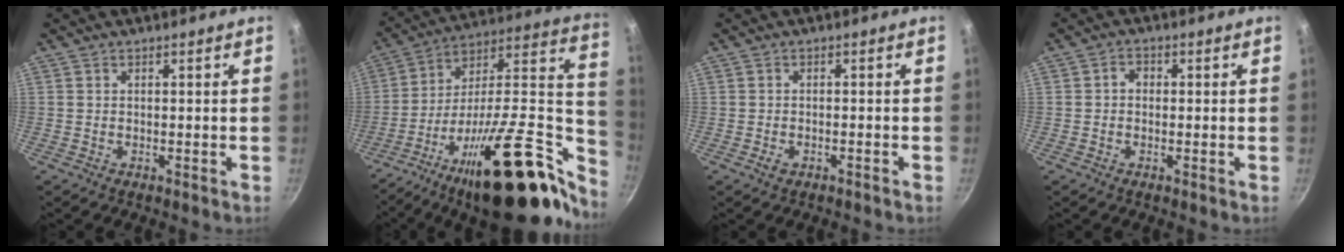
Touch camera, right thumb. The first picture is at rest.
{"total": 34.2, "force": [-14.0, 12.9, 28.4], "torque": [-0.374, 0.080, -0.223]}
{"total": 1.4, "force": [-0.9, 0.6, 0.9], "torque": [-0.020, 0.009, -0.015]}
{"total": 2.0, "force": [0.0, 1.6, 1.2], "torque": [-0.013, 0.008, -0.003]}